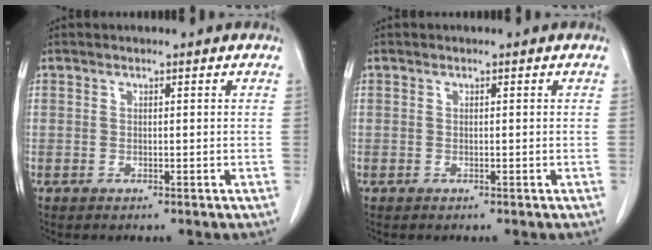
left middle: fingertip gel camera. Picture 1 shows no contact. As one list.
[{"total": 0.0}]